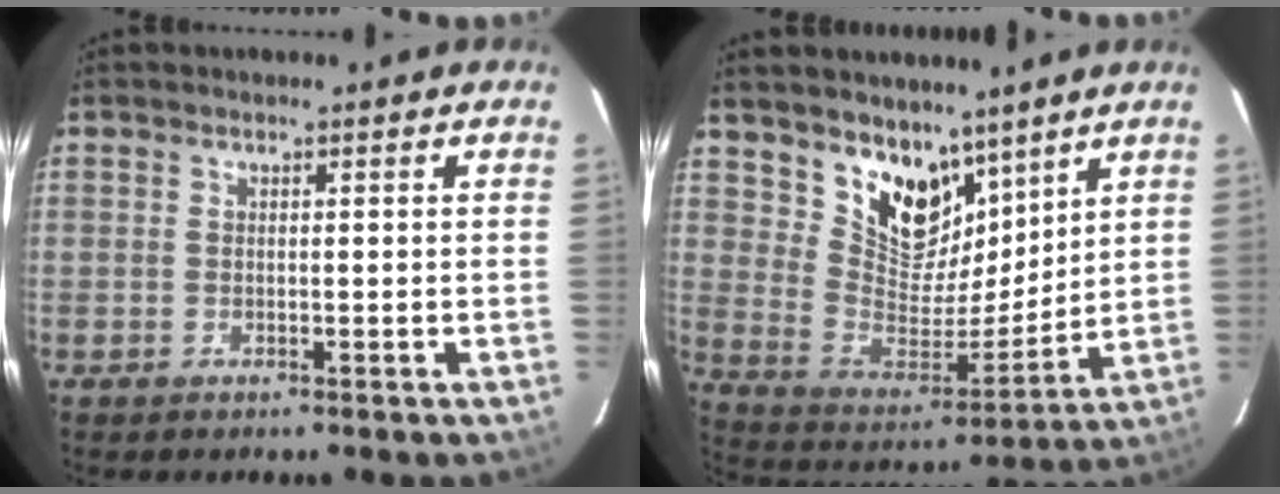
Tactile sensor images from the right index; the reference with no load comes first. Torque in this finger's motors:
{"motor_torque": [0.19, 0.20, 0.13, 0.02]}